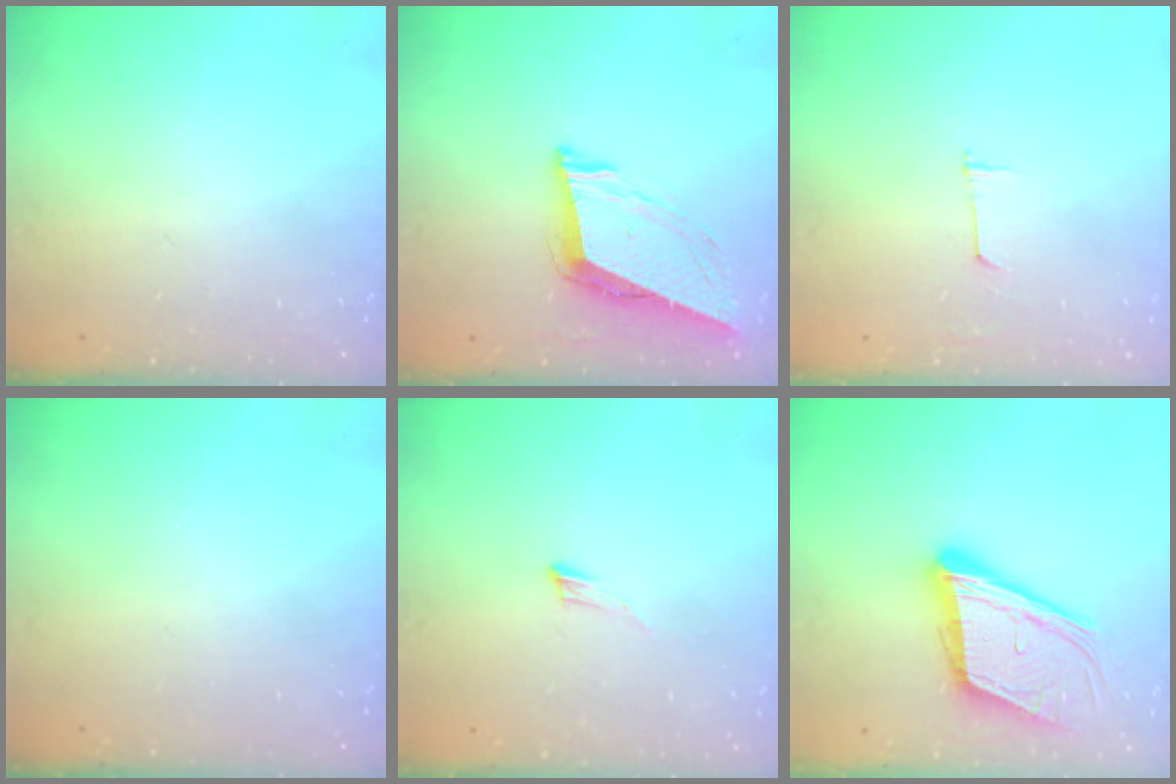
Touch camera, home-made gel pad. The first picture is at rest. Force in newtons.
{"total": 9.0, "press": 8.4, "slide": 3.2}
{"total": 4.6, "press": 4.6, "slide": 0.4}
{"total": 0.0}
{"total": 3.7, "press": 3.7, "slide": 0.3}
{"total": 20.0, "press": 19.6, "slide": 3.9}